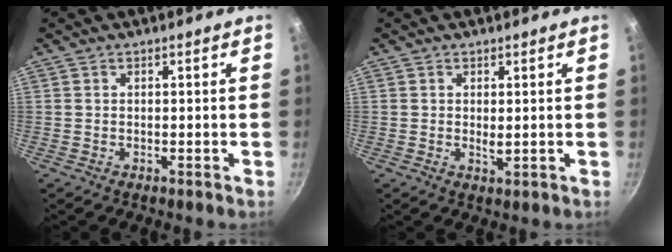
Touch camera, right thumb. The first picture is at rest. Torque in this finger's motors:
{"motor_torque": [-0.29, 0.38, -0.39, -0.04, 0.05]}